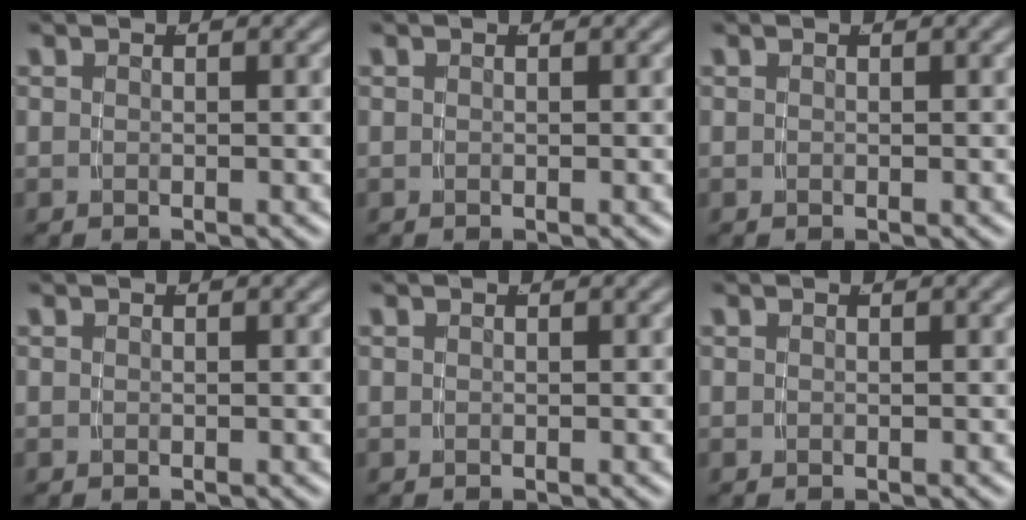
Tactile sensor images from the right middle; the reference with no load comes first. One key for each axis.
{"total": 0.0}
{"total": 0.0}
{"total": 0.0}
{"total": 0.0}
{"total": 0.0}